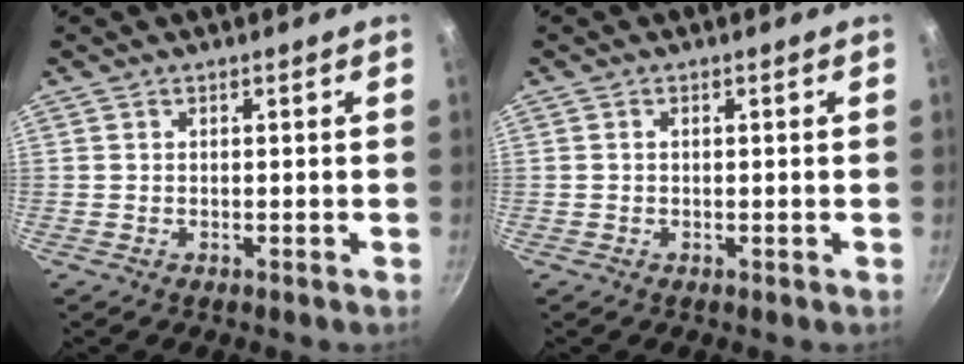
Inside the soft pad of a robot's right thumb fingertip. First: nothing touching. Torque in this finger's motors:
{"motor_torque": [-0.49, 0.24, -0.34, -0.01, 0.04]}